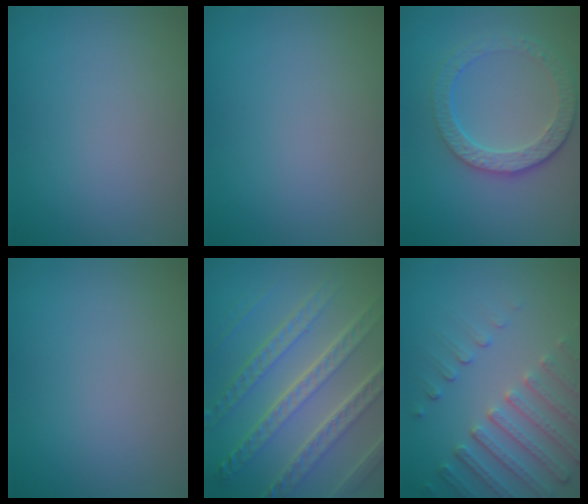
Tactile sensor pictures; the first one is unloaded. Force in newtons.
{"total": 0.0}
{"total": 4.5, "press": 3.3, "slide": 3.1}
{"total": 0.0}
{"total": 8.2, "press": 5.9, "slide": 5.7}
{"total": 4.8, "press": 3.7, "slide": 3.1}